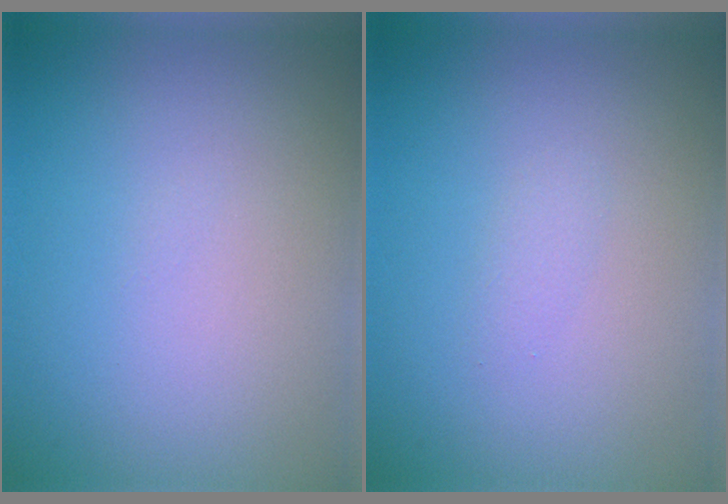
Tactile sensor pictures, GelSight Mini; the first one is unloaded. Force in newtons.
{"total": 0.8, "press": 0.8, "slide": 0.1}